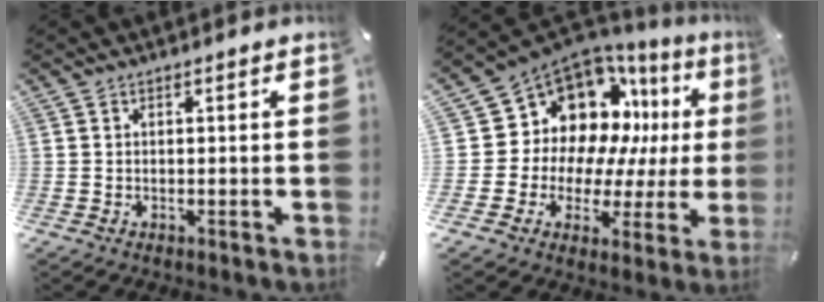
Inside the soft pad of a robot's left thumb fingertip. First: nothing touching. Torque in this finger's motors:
{"motor_torque": [1.78, 3.22, 0.88, 0.38, 0.11]}